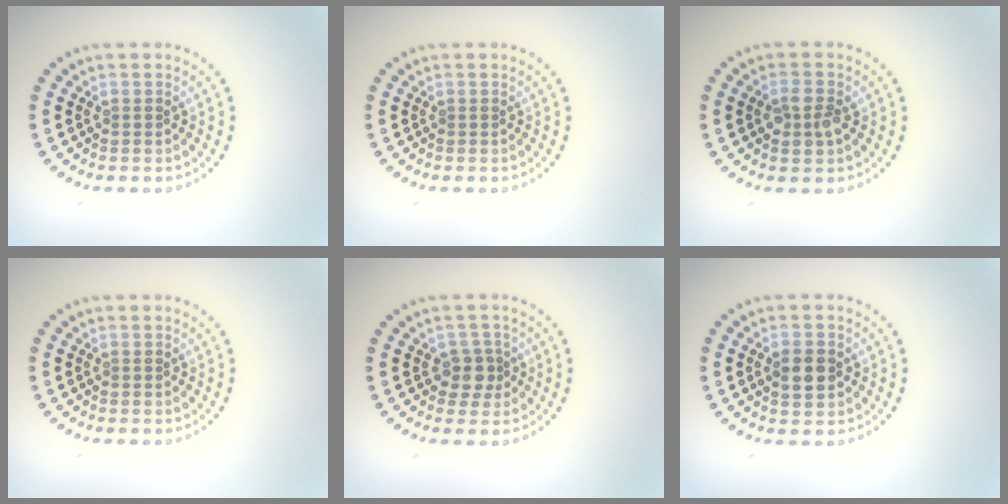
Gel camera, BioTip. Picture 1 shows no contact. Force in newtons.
{"total": 0.0}
{"total": 2.4, "press": 2.4, "slide": 0.1}
{"total": 0.0}
{"total": 2.0, "press": 1.7, "slide": 1.0}
{"total": 2.5, "press": 2.5, "slide": 0.2}